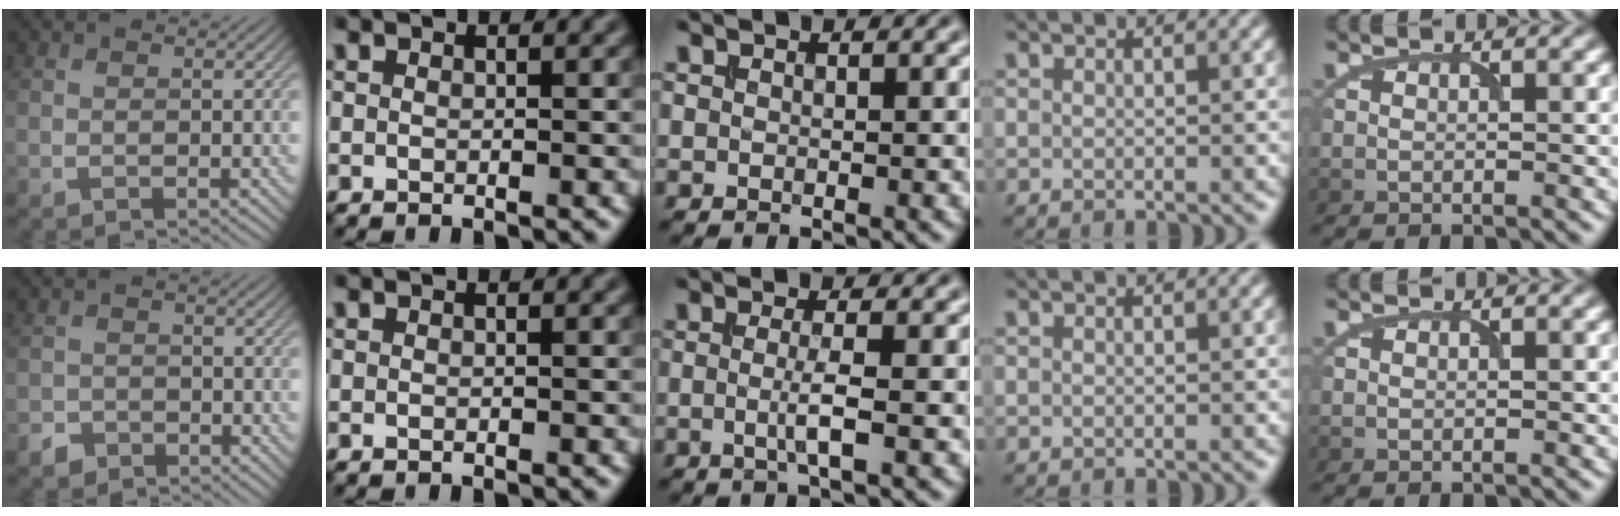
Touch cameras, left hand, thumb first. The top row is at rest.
{"thumb": {"total": 2.1, "force": [-1.6, 1.2, 0.4], "torque": [-0.005, 0.002, -0.036]}, "middle": {"total": 2.2, "force": [-0.2, 0.3, 2.1], "torque": [-0.042, -0.008, -0.008]}}